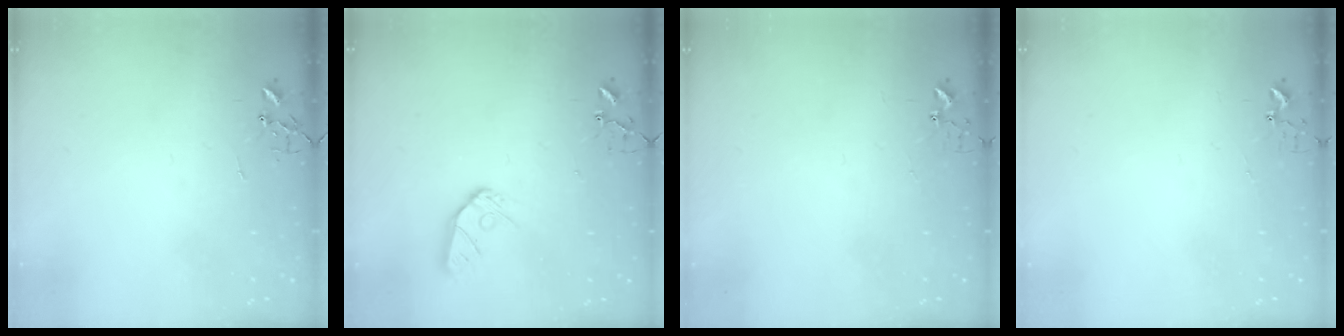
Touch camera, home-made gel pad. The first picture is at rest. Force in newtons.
{"total": 9.1, "press": 9.1, "slide": 0.9}
{"total": 2.7, "press": 2.7, "slide": 0.2}
{"total": 2.9, "press": 2.9, "slide": 0.3}